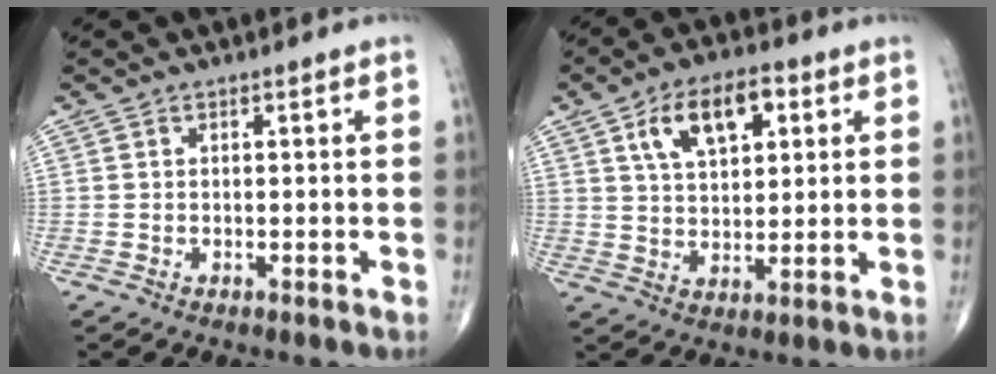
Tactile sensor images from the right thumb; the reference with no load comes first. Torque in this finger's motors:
{"motor_torque": [-0.89, 1.13, 0.11, -0.02, 0.13]}